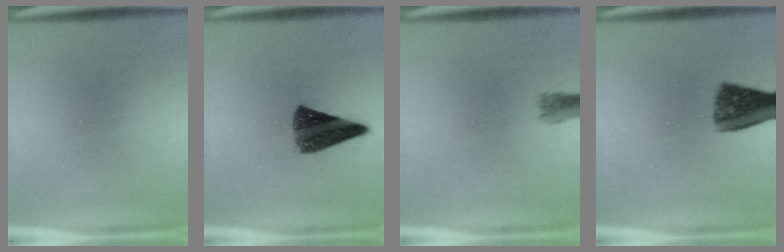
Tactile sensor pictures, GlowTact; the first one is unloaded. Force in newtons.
{"total": 8.4}
{"total": 1.8}
{"total": 7.3}